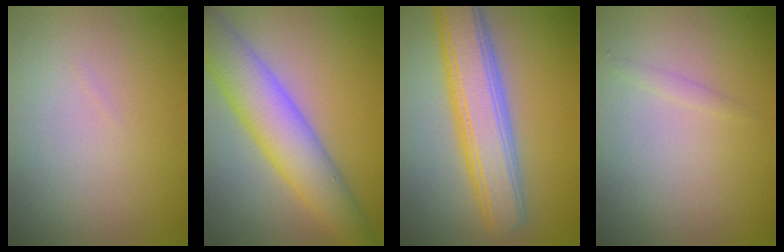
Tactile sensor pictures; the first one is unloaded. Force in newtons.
{"total": 6.5, "press": 6.5, "slide": 0.1}
{"total": 6.9, "press": 6.9, "slide": 0.2}
{"total": 0.6, "press": 0.6, "slide": 0.0}